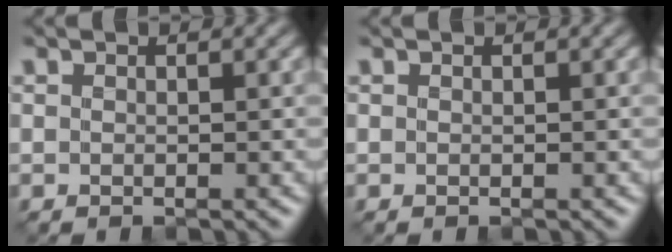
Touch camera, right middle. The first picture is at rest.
{"total": 0.0}